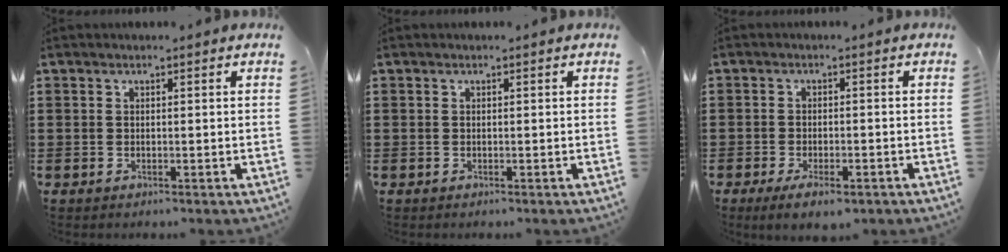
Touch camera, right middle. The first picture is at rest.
{"total": 0.0}
{"total": 3.3, "force": [-2.4, 1.0, 2.1], "torque": [-0.050, -0.003, -0.049]}